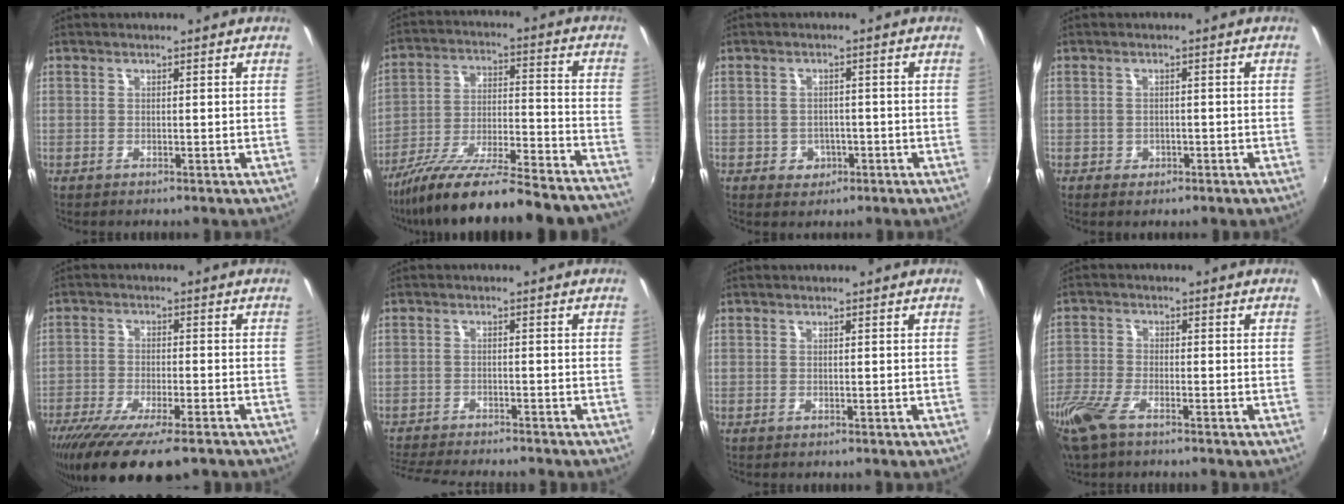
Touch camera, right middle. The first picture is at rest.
{"total": 24.9, "force": [-21.9, 1.8, 11.8], "torque": [-0.196, -0.056, -0.323]}
{"total": 2.9, "force": [-1.0, 2.6, 0.7], "torque": [-0.018, 0.001, -0.009]}
{"total": 1.3, "force": [-0.6, 1.0, 0.5], "torque": [-0.008, -0.006, -0.007]}
{"total": 15.4, "force": [-11.2, 3.2, 10.1], "torque": [-0.203, -0.061, -0.185]}
{"total": 9.7, "force": [-9.1, 0.7, 3.5], "torque": [-0.093, -0.026, -0.149]}
{"total": 0.0}
{"total": 9.3, "force": [-6.2, 3.5, 6.0], "torque": [-0.153, -0.026, -0.131]}